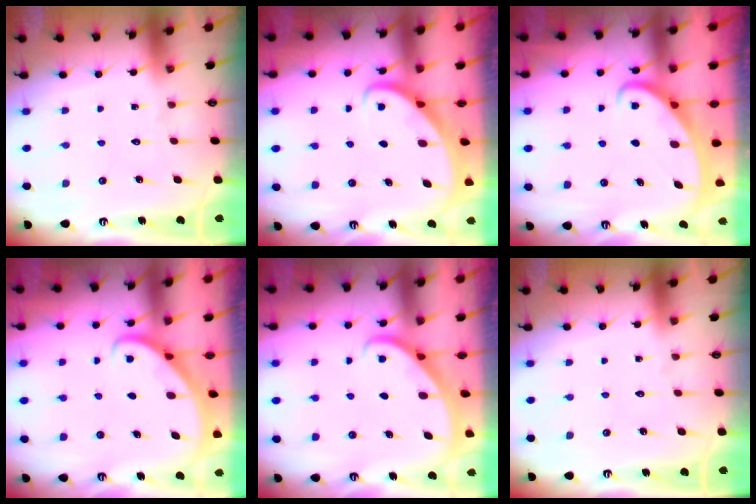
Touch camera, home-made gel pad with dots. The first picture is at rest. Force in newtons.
{"total": 2.7, "press": 2.6, "slide": 0.2}
{"total": 2.4, "press": 2.4, "slide": 0.4}
{"total": 2.9, "press": 2.9, "slide": 0.2}
{"total": 2.1, "press": 2.1, "slide": 0.2}
{"total": 0.0}